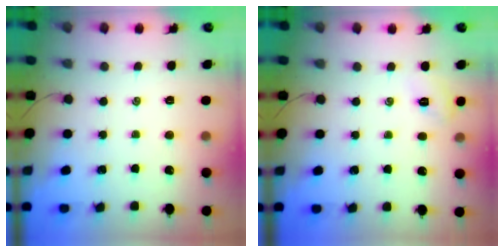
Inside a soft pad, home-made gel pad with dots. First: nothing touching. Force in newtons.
{"total": 3.2, "press": 3.1, "slide": 1.0}